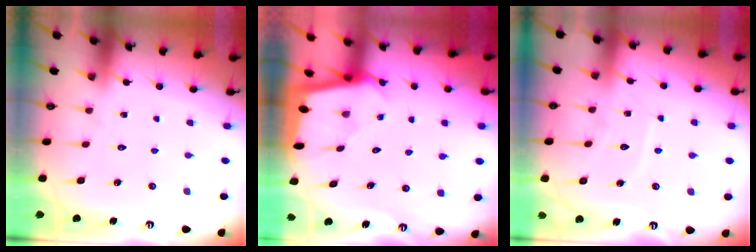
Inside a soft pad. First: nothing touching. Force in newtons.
{"total": 1.8, "press": 1.8, "slide": 0.2}
{"total": 5.9, "press": 5.9, "slide": 0.5}